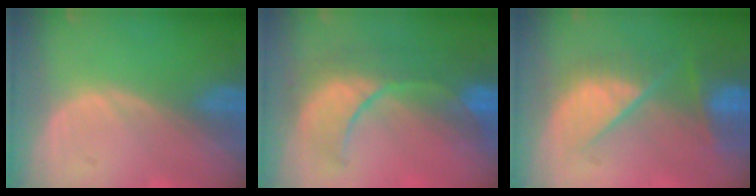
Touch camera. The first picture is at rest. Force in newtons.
{"total": 10.0, "press": 9.1, "slide": 4.2}
{"total": 9.7, "press": 8.2, "slide": 5.1}